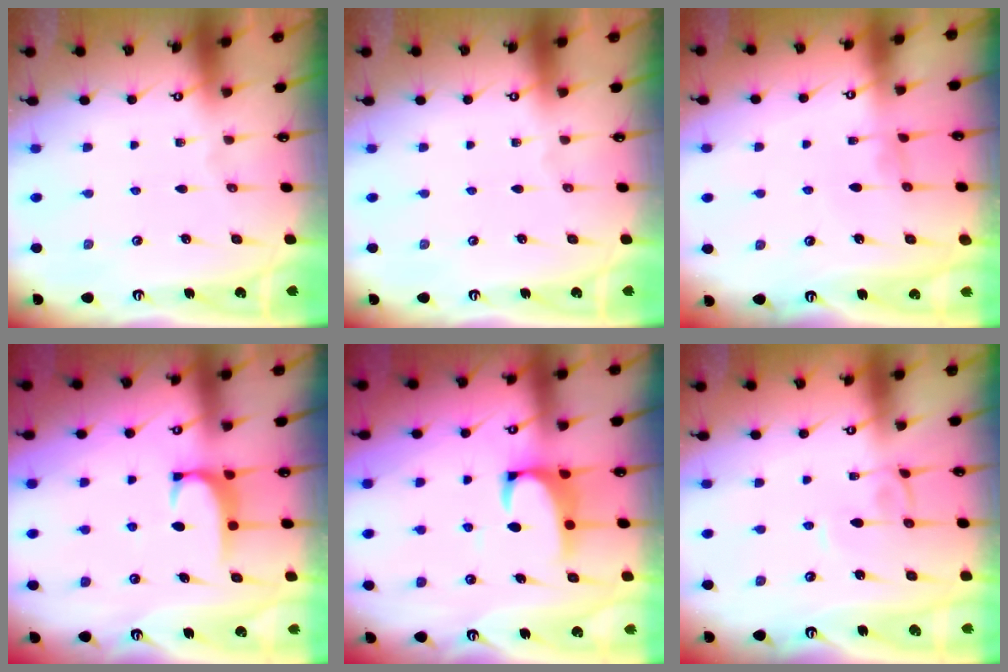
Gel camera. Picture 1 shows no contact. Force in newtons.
{"total": 0.0}
{"total": 1.2, "press": 1.2, "slide": 0.4}
{"total": 1.8, "press": 1.8, "slide": 0.5}
{"total": 2.3, "press": 2.1, "slide": 0.9}
{"total": 2.9, "press": 2.9, "slide": 0.1}